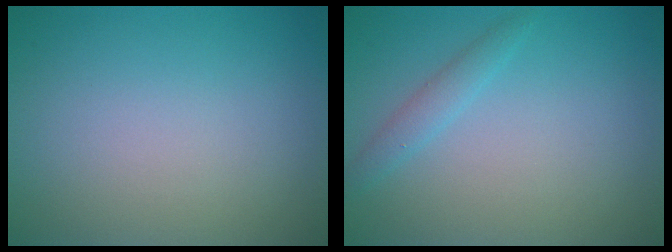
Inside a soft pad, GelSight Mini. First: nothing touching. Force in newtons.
{"total": 1.5, "press": 1.5, "slide": 0.1}